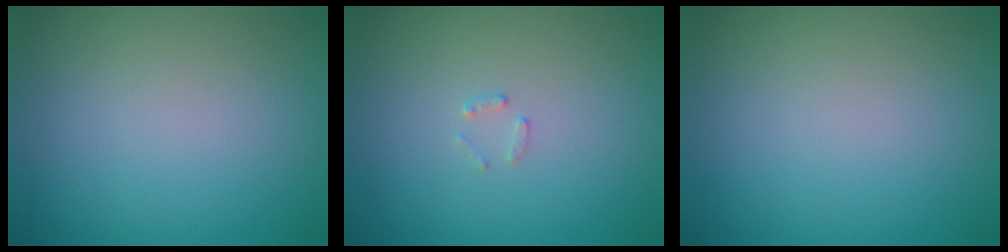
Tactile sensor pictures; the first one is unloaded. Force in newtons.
{"total": 0.9, "press": 0.9, "slide": 0.2}
{"total": 0.0}